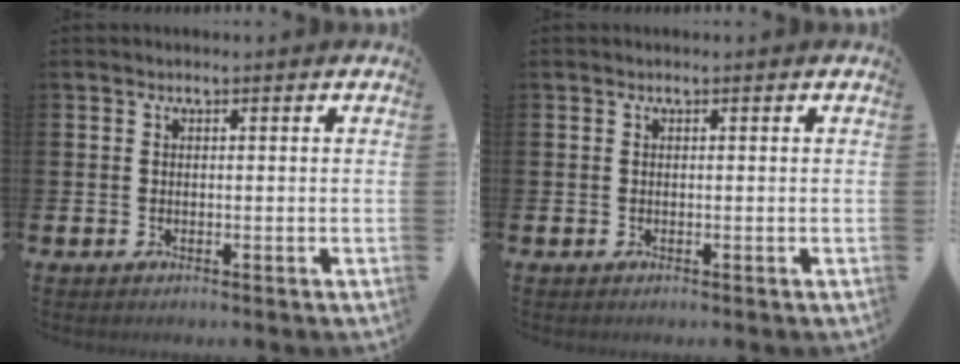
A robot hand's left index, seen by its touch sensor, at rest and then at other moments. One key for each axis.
{"total": 0.0}